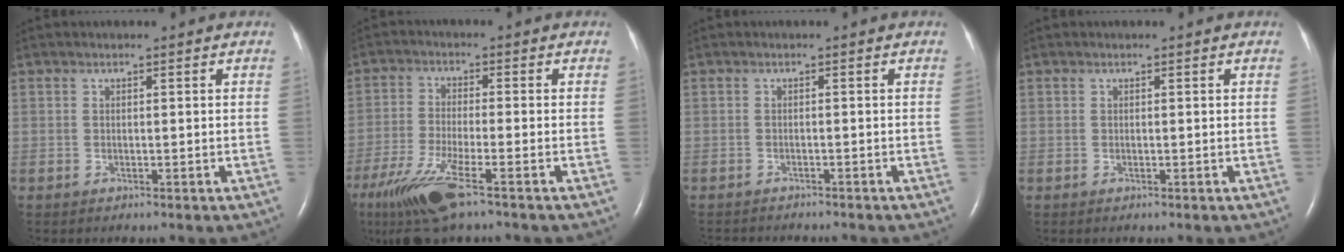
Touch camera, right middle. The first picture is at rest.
{"total": 11.2, "force": [-7.0, 1.4, 8.6], "torque": [-0.177, -0.030, -0.129]}
{"total": 5.7, "force": [-5.2, 1.2, 1.8], "torque": [-0.025, -0.007, -0.070]}
{"total": 0.0}